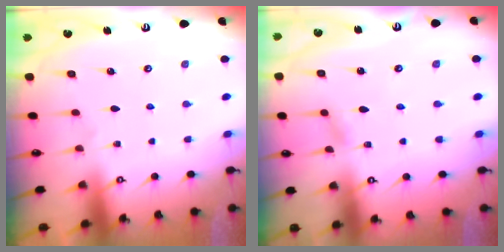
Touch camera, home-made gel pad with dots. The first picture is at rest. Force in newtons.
{"total": 3.3, "press": 3.2, "slide": 0.4}